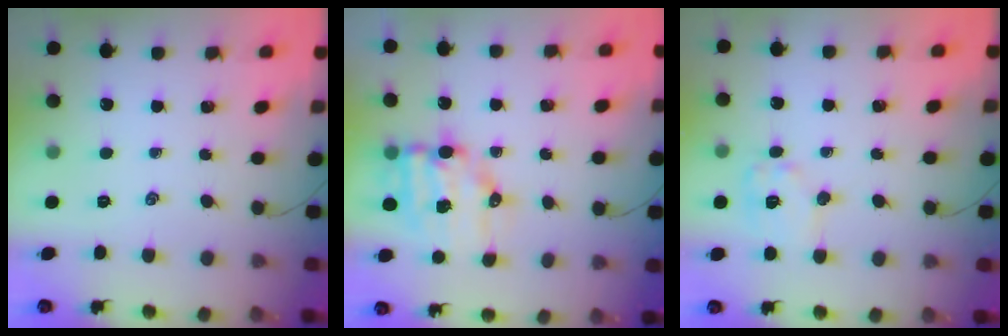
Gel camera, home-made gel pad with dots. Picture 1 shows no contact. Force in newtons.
{"total": 10.8, "press": 10.7, "slide": 1.5}
{"total": 8.8, "press": 8.8, "slide": 0.8}